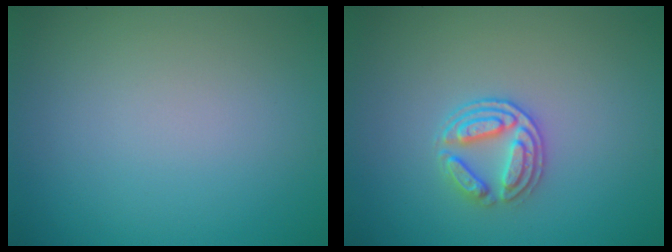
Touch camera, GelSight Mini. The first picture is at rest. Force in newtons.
{"total": 3.0, "press": 2.7, "slide": 1.2}